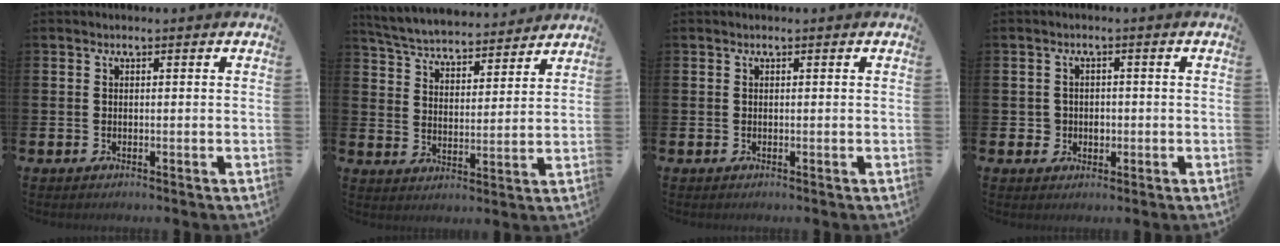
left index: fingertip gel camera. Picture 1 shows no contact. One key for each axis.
{"total": 5.2, "fx": 5.0, "fy": 0.9, "fz": 0.7, "tx": -0.042, "ty": -0.039, "tz": 0.086}
{"total": 0.0}
{"total": 2.2, "fx": -0.3, "fy": 2.1, "fz": 0.3, "tx": 0.000, "ty": 0.002, "tz": -0.014}